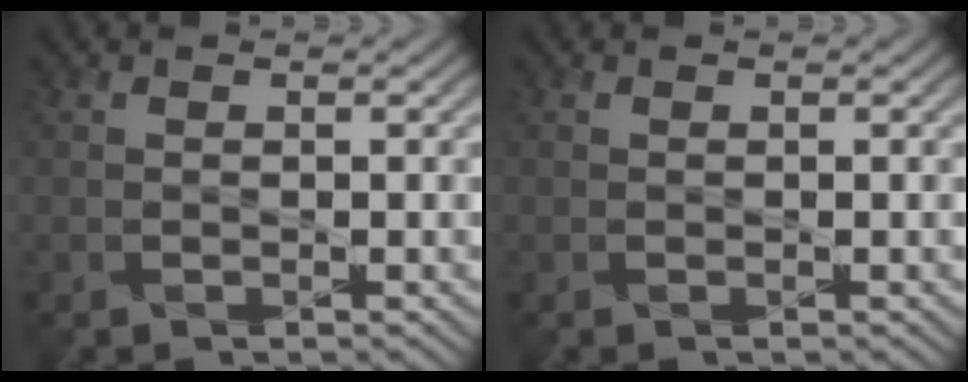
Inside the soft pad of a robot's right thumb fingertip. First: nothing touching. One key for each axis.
{"total": 0.0}